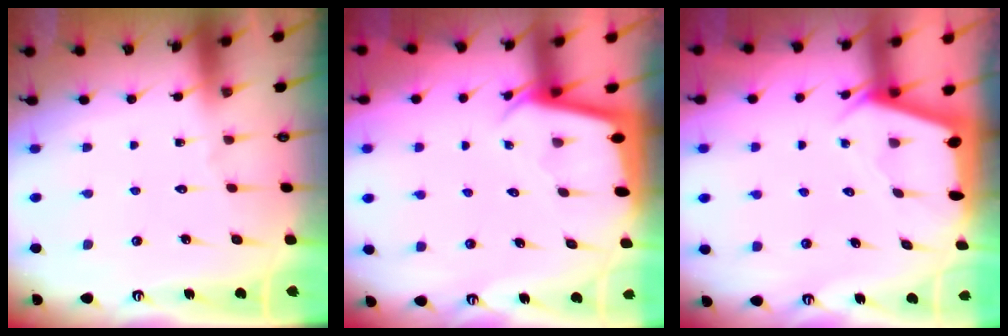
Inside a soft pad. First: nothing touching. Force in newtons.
{"total": 2.3, "press": 2.3, "slide": 0.1}
{"total": 2.5, "press": 2.5, "slide": 0.3}